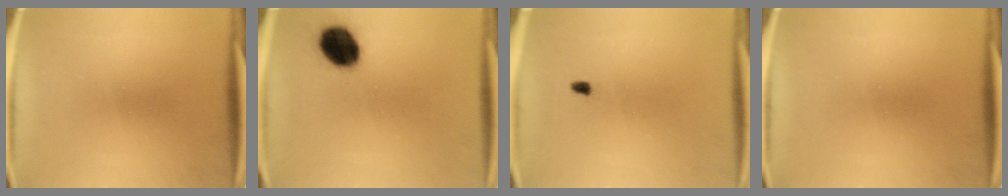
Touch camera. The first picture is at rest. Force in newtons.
{"total": 11.8}
{"total": 0.9}
{"total": 0.0}